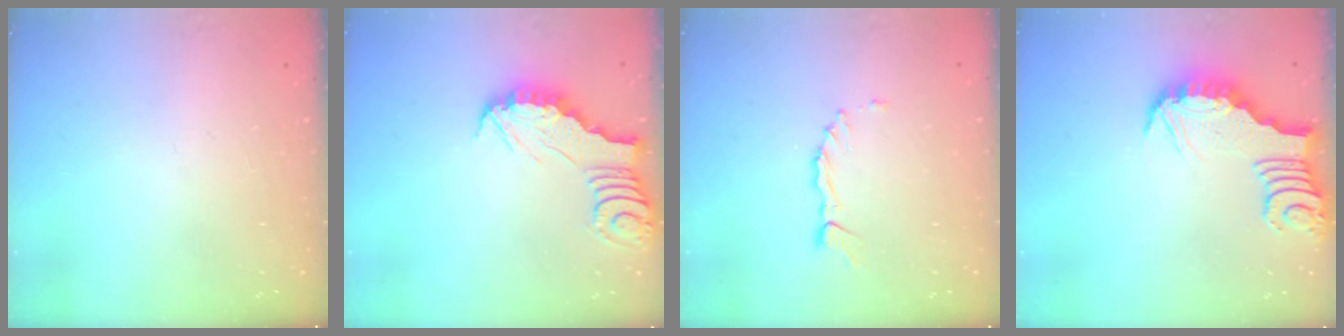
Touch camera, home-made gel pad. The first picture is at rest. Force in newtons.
{"total": 2.8, "press": 2.7, "slide": 0.3}
{"total": 1.4, "press": 1.4, "slide": 0.2}
{"total": 3.4, "press": 3.4, "slide": 0.1}